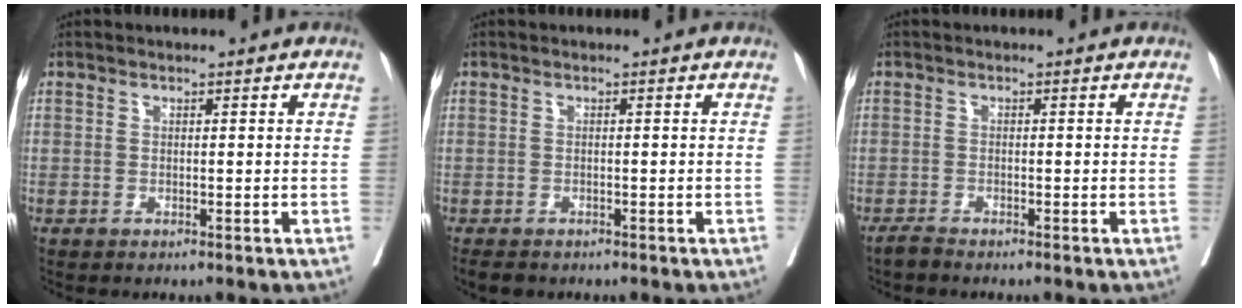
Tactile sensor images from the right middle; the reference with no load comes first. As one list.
[{"total": 2.3, "force": [-1.9, 1.0, 0.8], "torque": [-0.014, -0.005, -0.027]}, {"total": 1.2, "force": [-1.2, 0.0, 0.3], "torque": [-0.010, -0.002, -0.023]}]